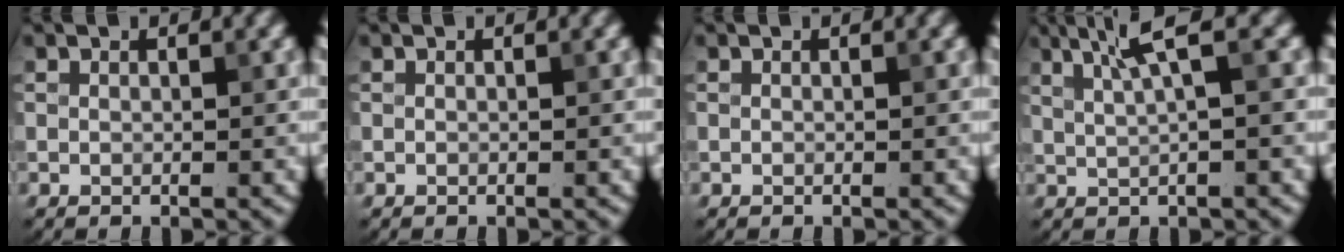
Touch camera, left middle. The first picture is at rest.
{"total": 0.0}
{"total": 0.0}
{"total": 3.3, "force": [1.2, 0.4, 3.0], "torque": [-0.058, 0.008, 0.028]}